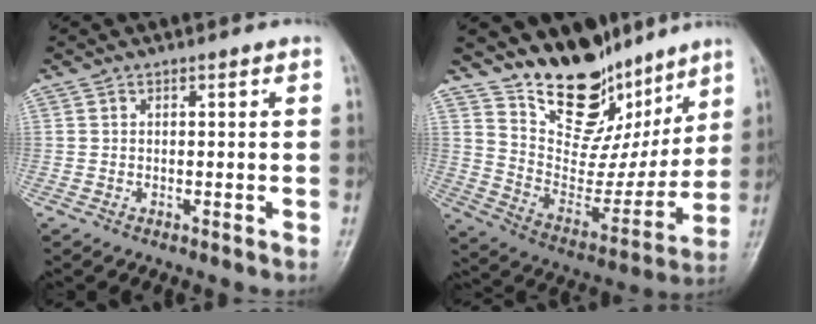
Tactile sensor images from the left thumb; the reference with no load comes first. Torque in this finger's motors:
{"motor_torque": [1.94, 1.45, 1.12, -1.00, 0.03]}